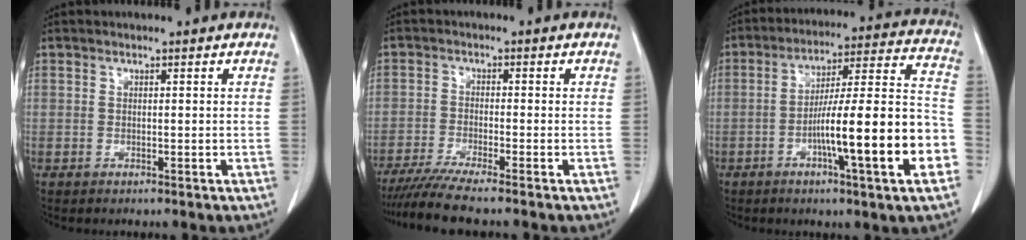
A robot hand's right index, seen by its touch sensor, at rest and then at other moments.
{"total": 6.3, "force": [-5.4, -1.2, 3.0], "torque": [-0.046, -0.020, -0.094]}
{"total": 18.4, "force": [-6.0, 0.7, 17.4], "torque": [-0.233, 0.017, -0.087]}